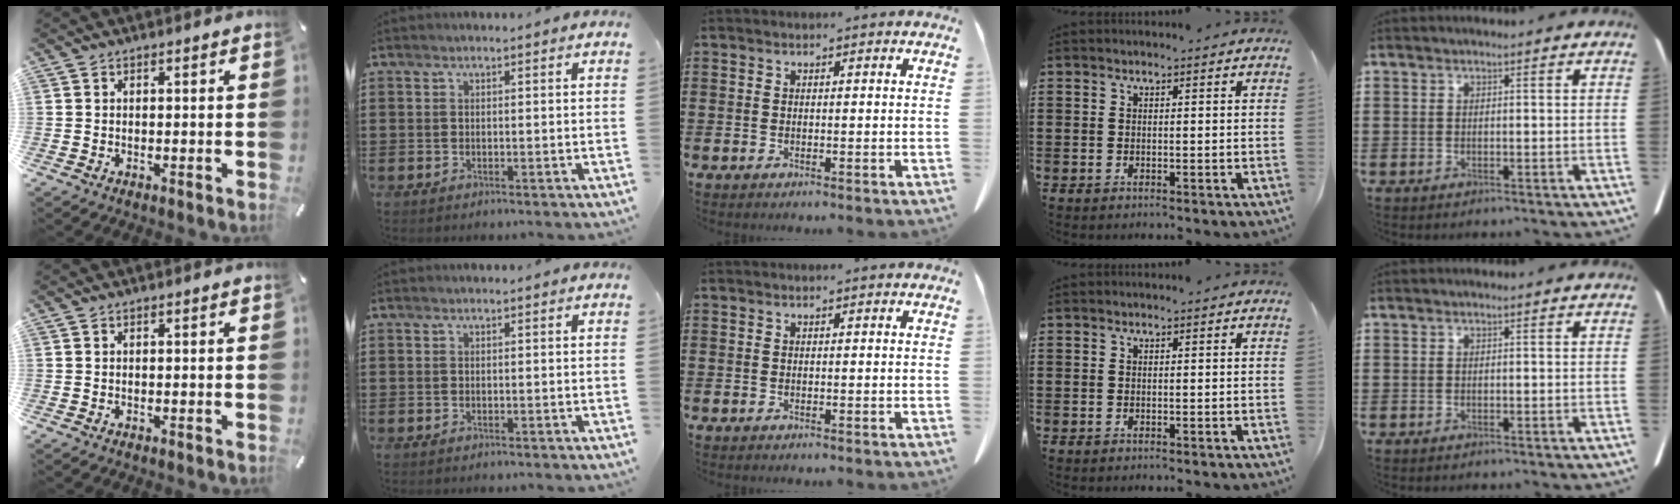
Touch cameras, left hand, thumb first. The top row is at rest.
{}